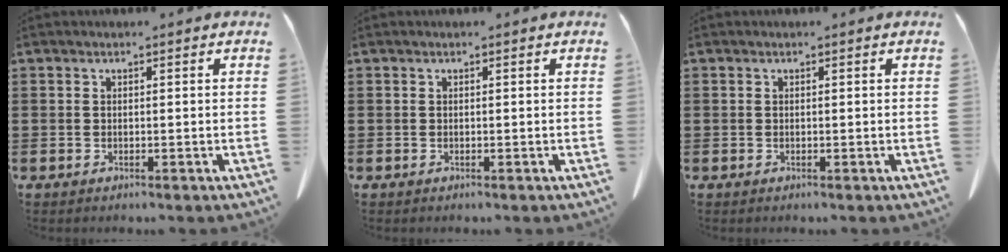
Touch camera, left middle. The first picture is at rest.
{"total": 0.0}
{"total": 0.0}